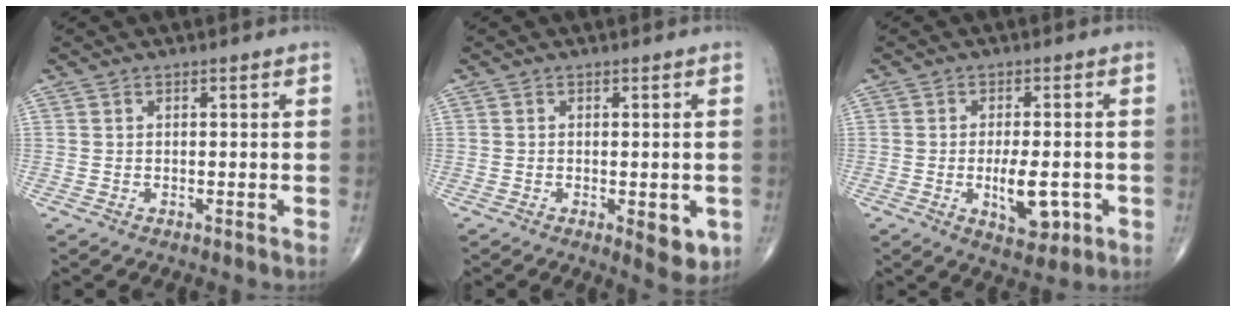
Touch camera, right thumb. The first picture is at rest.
{"total": 5.3, "force": [-1.5, 2.2, 4.5], "torque": [-0.043, -0.008, -0.015]}
{"total": 7.7, "force": [-1.9, 3.4, 6.6], "torque": [-0.094, -0.003, -0.021]}